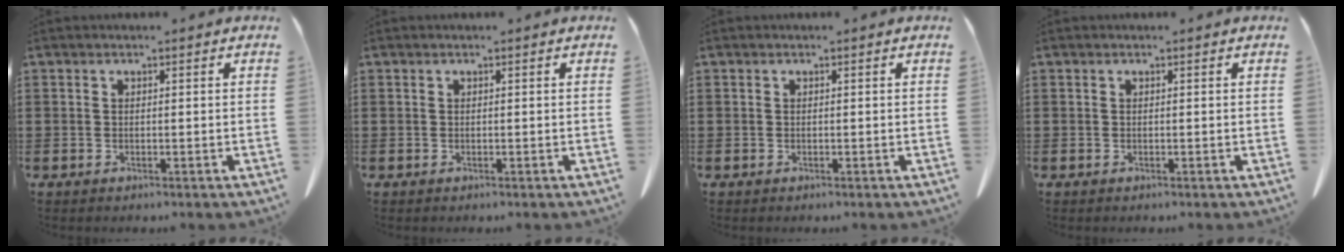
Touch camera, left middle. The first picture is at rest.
{"total": 0.0}
{"total": 0.0}
{"total": 0.0}